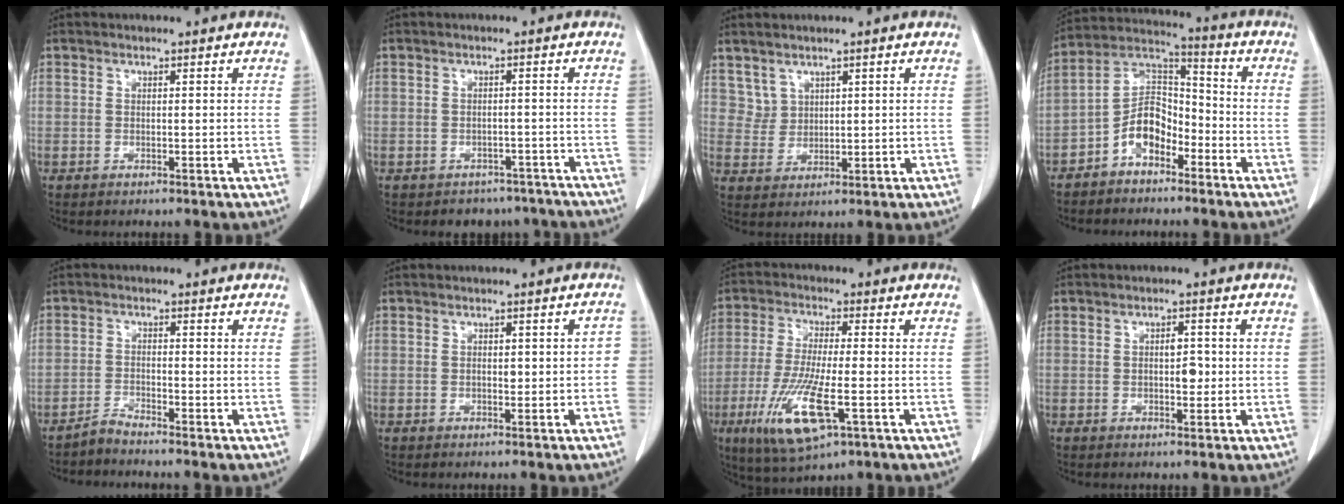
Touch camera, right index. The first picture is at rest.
{"total": 6.1, "force": [-5.0, 3.4, 0.0], "torque": [0.016, 0.014, -0.056]}
{"total": 3.0, "force": [2.1, 2.2, 0.0], "torque": [0.007, 0.004, 0.045]}
{"total": 8.4, "force": [-4.4, 4.9, 5.2], "torque": [-0.101, 0.030, -0.086]}
{"total": 2.2, "force": [-2.2, -0.4, 0.2], "torque": [-0.004, -0.010, -0.046]}
{"total": 2.5, "force": [-0.5, 1.4, 2.0], "torque": [-0.020, 0.014, -0.004]}
{"total": 12.5, "force": [-4.7, 2.2, 11.3], "torque": [-0.236, -0.026, -0.081]}
{"total": 2.8, "force": [-0.2, 1.3, 2.5], "torque": [-0.039, 0.002, -0.002]}